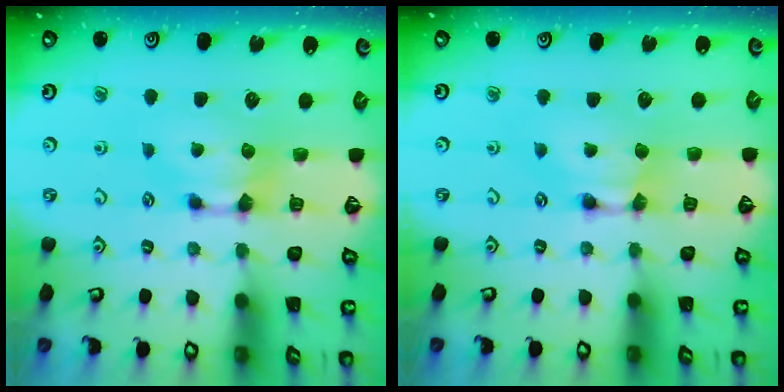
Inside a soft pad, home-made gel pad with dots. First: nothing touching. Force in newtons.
{"total": 1.7, "press": 1.7, "slide": 0.1}